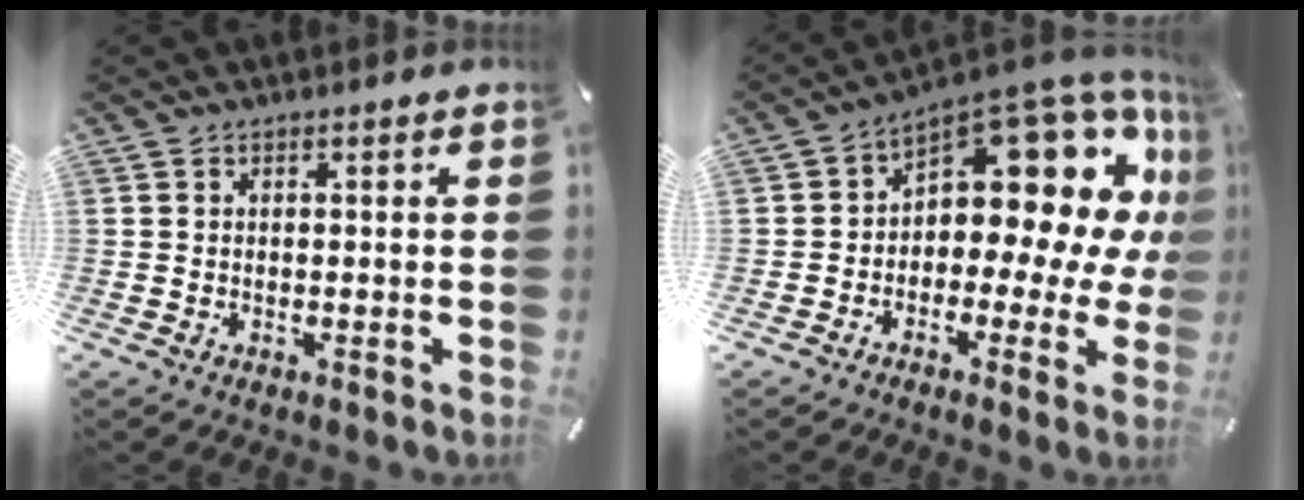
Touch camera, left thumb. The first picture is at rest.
{"total": 17.1, "force": [8.1, 9.1, 12.0], "torque": [-0.144, -0.082, 0.132]}